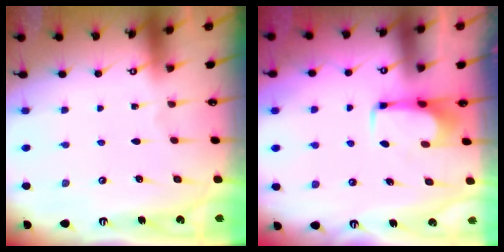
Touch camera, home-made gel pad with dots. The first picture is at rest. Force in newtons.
{"total": 1.6, "press": 1.5, "slide": 0.4}